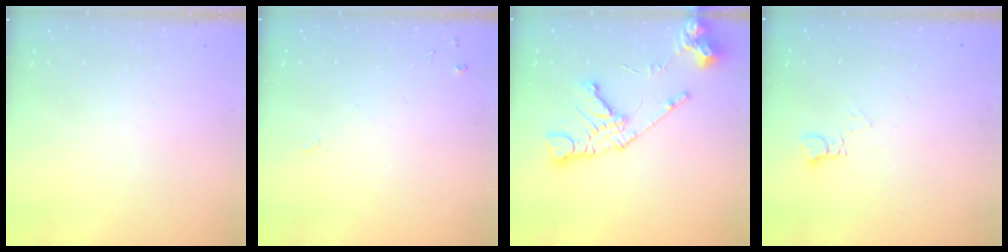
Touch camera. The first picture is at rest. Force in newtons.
{"total": 4.2, "press": 4.1, "slide": 0.7}
{"total": 14.5, "press": 14.4, "slide": 1.6}
{"total": 4.0, "press": 3.9, "slide": 0.6}